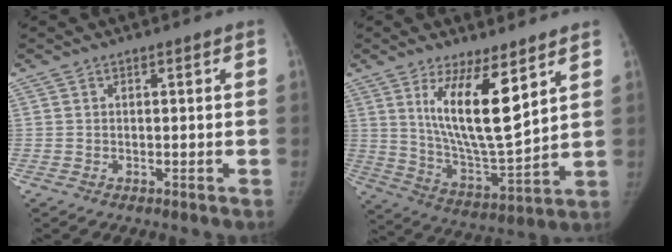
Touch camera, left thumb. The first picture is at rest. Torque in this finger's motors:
{"motor_torque": [0.30, 0.40, 1.81, -0.96, 0.15]}